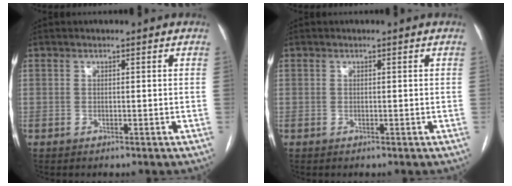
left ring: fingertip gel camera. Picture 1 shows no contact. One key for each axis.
{"total": 0.0}